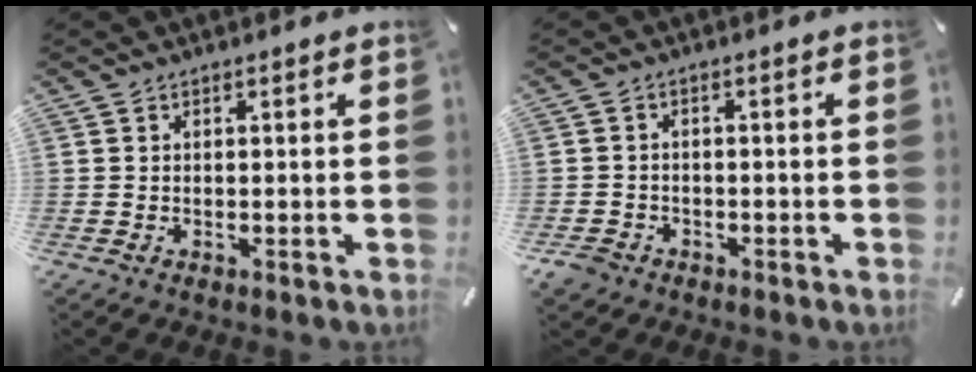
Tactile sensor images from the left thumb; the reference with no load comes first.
{"total": 3.0, "force": [-1.9, 2.1, 0.8], "torque": [-0.028, 0.005, -0.043]}